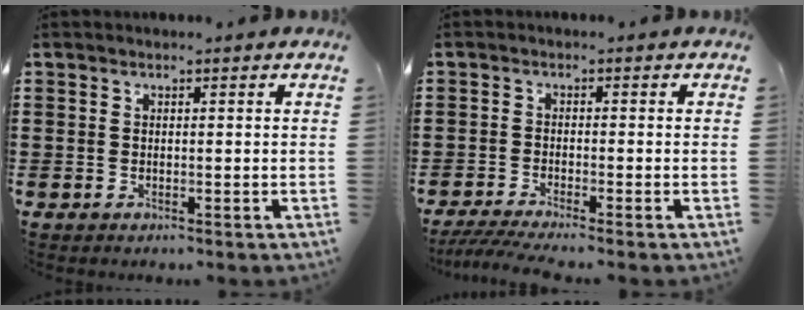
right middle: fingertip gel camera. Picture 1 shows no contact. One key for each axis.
{"total": 2.6, "fx": -2.1, "fy": -0.2, "fz": 1.5, "tx": -0.033, "ty": -0.007, "tz": -0.041}